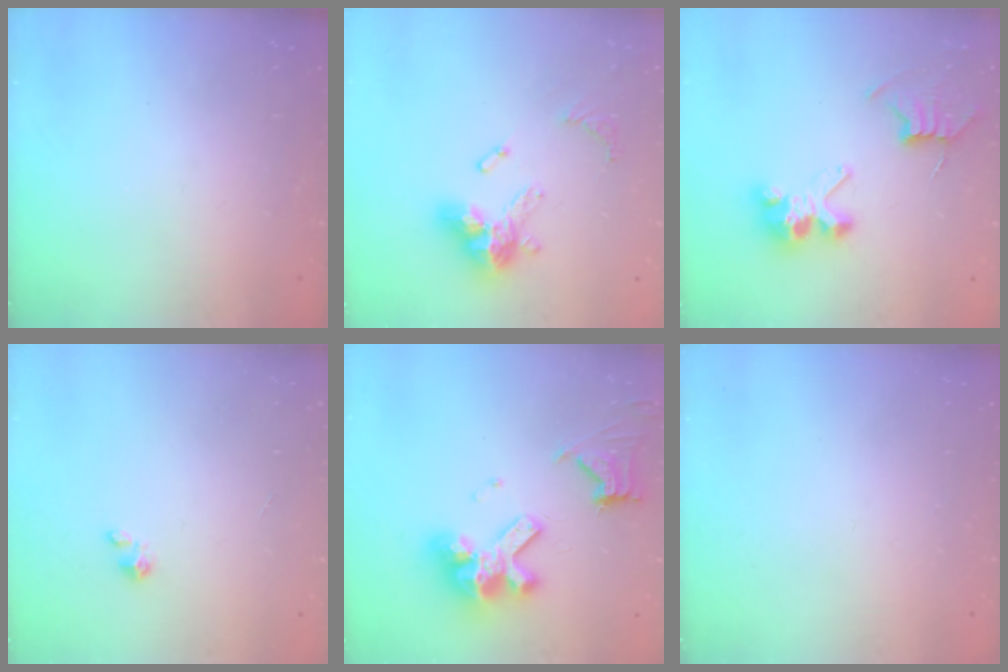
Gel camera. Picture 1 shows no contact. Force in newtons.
{"total": 14.6, "press": 14.6, "slide": 1.6}
{"total": 8.9, "press": 8.8, "slide": 0.7}
{"total": 1.2, "press": 1.1, "slide": 0.1}
{"total": 15.0, "press": 14.9, "slide": 1.9}
{"total": 0.0}